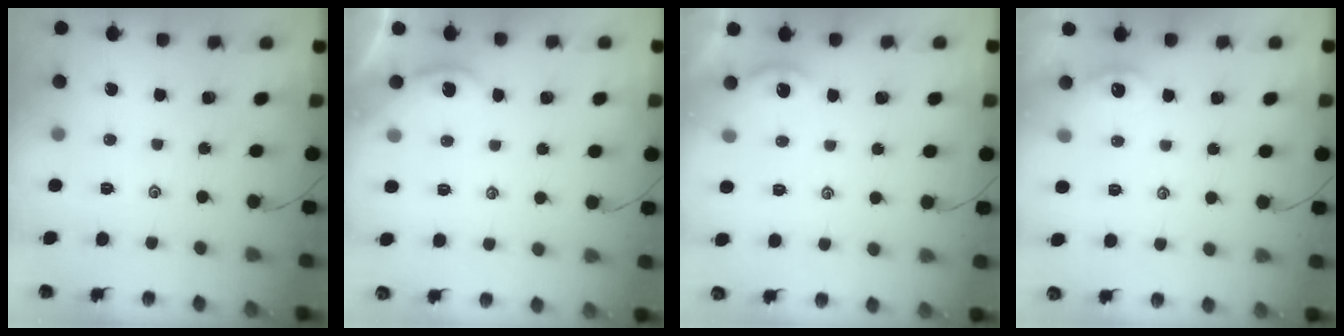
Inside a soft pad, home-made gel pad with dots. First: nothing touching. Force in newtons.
{"total": 1.2, "press": 1.2, "slide": 0.2}
{"total": 2.6, "press": 2.6, "slide": 0.3}
{"total": 2.7, "press": 2.7, "slide": 0.3}